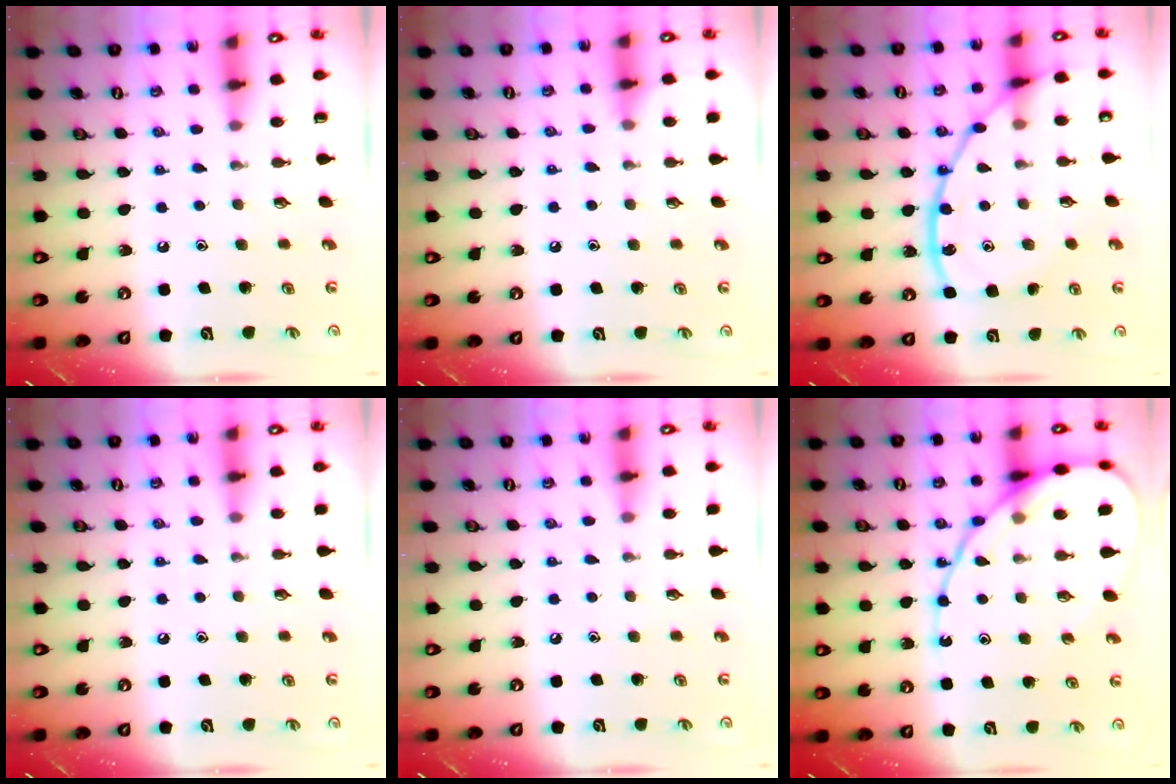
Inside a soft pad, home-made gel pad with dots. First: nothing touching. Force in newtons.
{"total": 4.7, "press": 4.7, "slide": 0.7}
{"total": 14.9, "press": 14.9, "slide": 0.8}
{"total": 3.9, "press": 3.9, "slide": 0.5}
{"total": 0.0}
{"total": 14.4, "press": 14.4, "slide": 1.5}